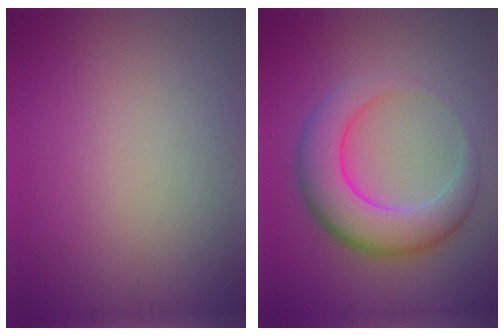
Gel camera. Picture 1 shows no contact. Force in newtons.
{"total": 7.1, "press": 7.1, "slide": 0.1}